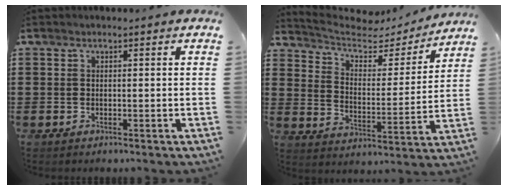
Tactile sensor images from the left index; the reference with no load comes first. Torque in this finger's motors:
{"motor_torque": [0.76, -1.38, 0.17, 0.04]}